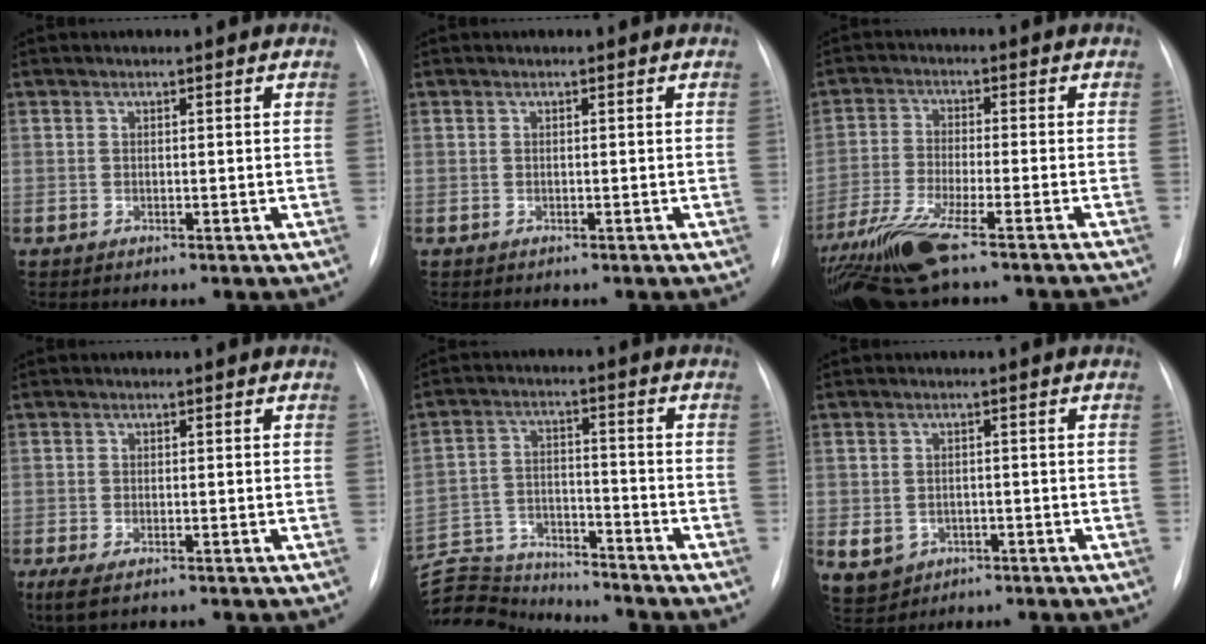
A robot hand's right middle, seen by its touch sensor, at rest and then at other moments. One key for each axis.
{"total": 0.0}
{"total": 14.7, "fx": -11.6, "fy": 0.6, "fz": 9.1, "tx": -0.186, "ty": -0.036, "tz": -0.201}
{"total": 3.9, "fx": -2.7, "fy": 1.0, "fz": 2.6, "tx": -0.052, "ty": -0.014, "tz": -0.041}
{"total": 13.4, "fx": -13.2, "fy": 1.2, "fz": 1.9, "tx": -0.033, "ty": 0.019, "tz": -0.222}
{"total": 7.7, "fx": -3.1, "fy": 6.6, "fz": 2.5, "tx": -0.073, "ty": 0.001, "tz": -0.034}